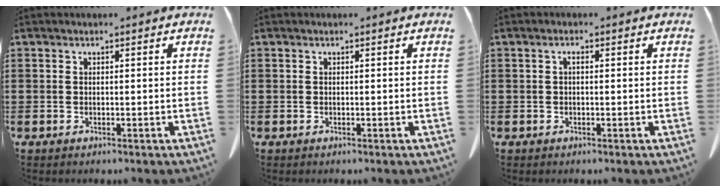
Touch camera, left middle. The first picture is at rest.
{"total": 0.0}
{"total": 1.1, "force": [-0.1, 0.3, 1.0], "torque": [-0.021, 0.000, -0.001]}